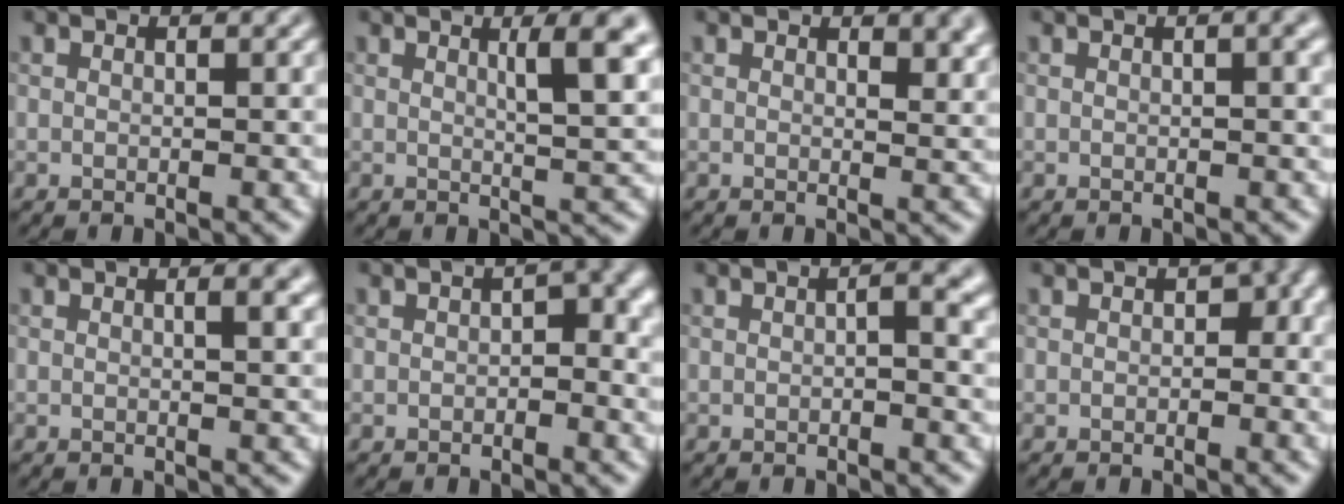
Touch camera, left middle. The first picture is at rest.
{"total": 4.7, "force": [1.7, 1.1, 4.3], "torque": [-0.049, 0.001, 0.023]}
{"total": 2.7, "force": [1.5, 1.0, 2.0], "torque": [-0.022, -0.001, 0.024]}
{"total": 1.7, "force": [0.3, 0.4, 1.6], "torque": [-0.020, 0.005, 0.002]}
{"total": 2.0, "force": [0.7, 0.6, 1.8], "torque": [-0.015, 0.004, 0.006]}
{"total": 2.1, "force": [-0.1, 1.1, 1.8], "torque": [-0.020, 0.002, -0.003]}
{"total": 1.8, "force": [0.0, 0.3, 1.8], "torque": [-0.026, 0.002, 0.000]}
{"total": 1.6, "force": [-0.1, 1.1, 1.1], "torque": [-0.012, 0.000, -0.004]}